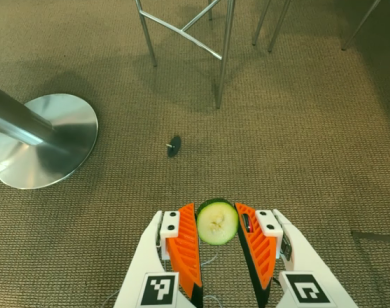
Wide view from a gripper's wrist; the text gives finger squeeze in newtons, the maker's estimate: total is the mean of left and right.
{"total": 8.8, "left": 8.5, "right": 9.0}